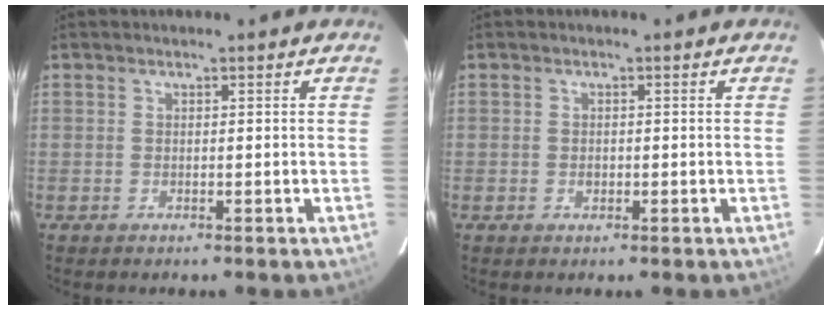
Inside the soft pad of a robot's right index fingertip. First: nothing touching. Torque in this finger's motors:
{"motor_torque": [-0.06, 0.14, -0.07, -0.05]}